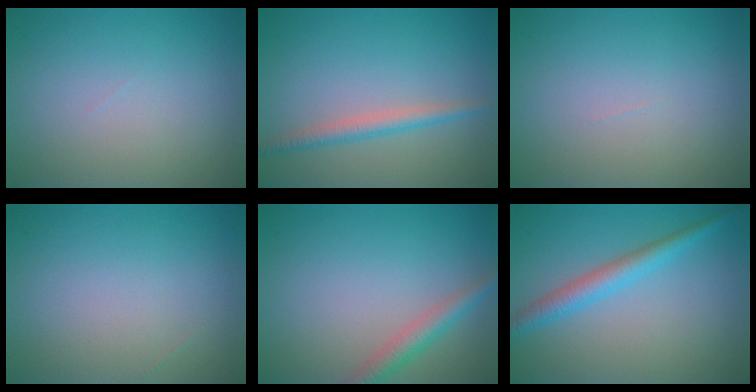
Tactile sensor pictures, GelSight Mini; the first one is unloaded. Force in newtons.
{"total": 2.1, "press": 2.1, "slide": 0.0}
{"total": 0.0}
{"total": 0.0}
{"total": 2.7, "press": 2.7, "slide": 0.1}
{"total": 2.9, "press": 2.9, "slide": 0.2}